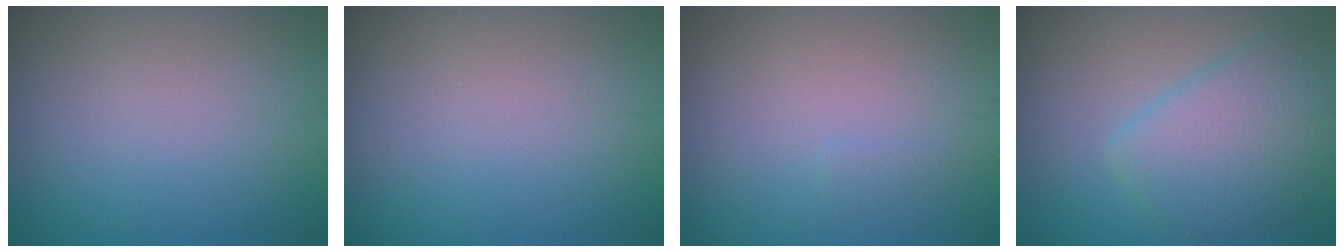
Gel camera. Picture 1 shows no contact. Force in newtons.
{"total": 0.0}
{"total": 0.6, "press": 0.5, "slide": 0.1}
{"total": 5.2, "press": 5.2, "slide": 0.4}